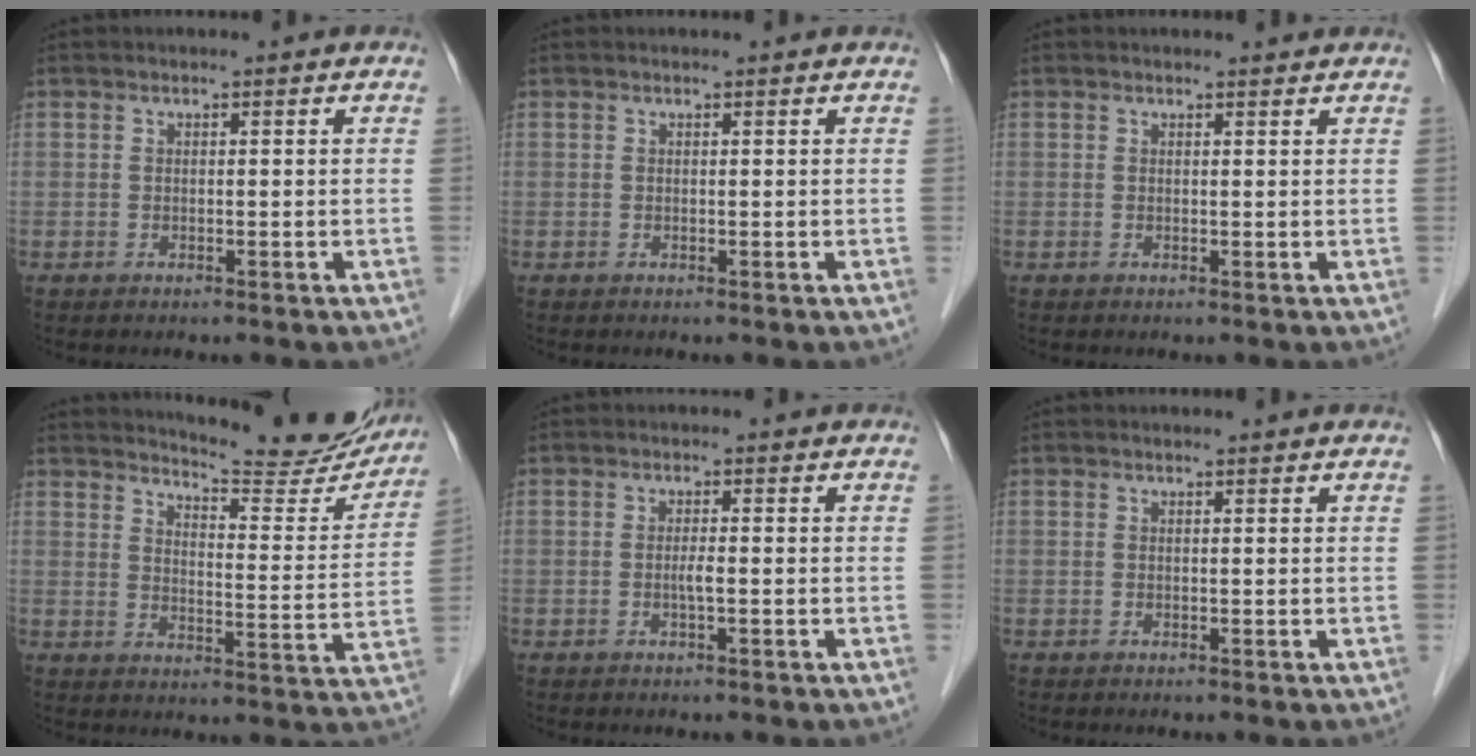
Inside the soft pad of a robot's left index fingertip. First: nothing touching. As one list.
[{"total": 0.6, "force": [0.6, 0.0, 0.2], "torque": [-0.006, 0.003, 0.007]}, {"total": 1.3, "force": [1.3, 0.1, 0.1], "torque": [-0.011, -0.002, 0.016]}, {"total": 17.5, "force": [16.6, 2.1, 5.1], "torque": [-0.064, -0.065, 0.198]}, {"total": 1.3, "force": [-0.3, 0.0, 1.2], "torque": [-0.026, -0.001, -0.006]}, {"total": 1.2, "force": [1.1, 0.0, 0.3], "torque": [-0.012, 0.008, 0.013]}]